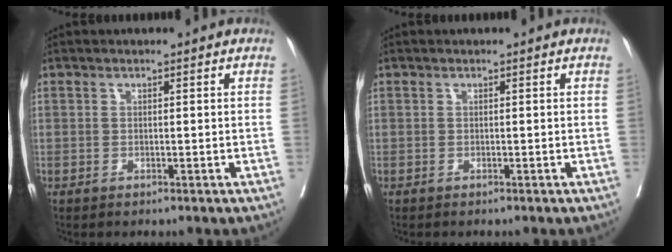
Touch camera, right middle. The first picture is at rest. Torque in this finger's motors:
{"motor_torque": [-0.16, 0.09, -0.08, -0.01]}